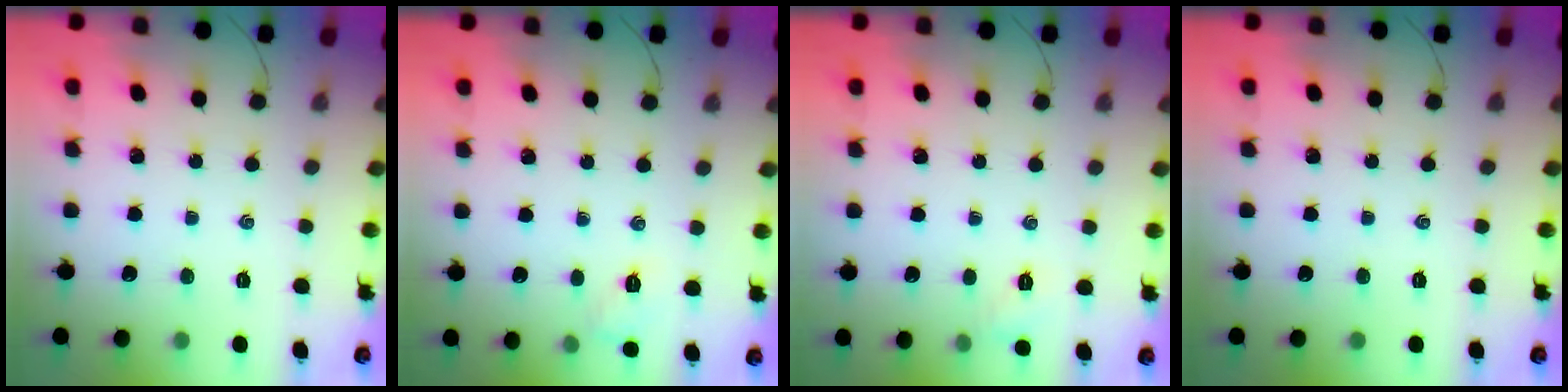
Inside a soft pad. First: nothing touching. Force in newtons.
{"total": 5.8, "press": 5.6, "slide": 1.5}
{"total": 4.9, "press": 4.7, "slide": 1.5}
{"total": 0.0}